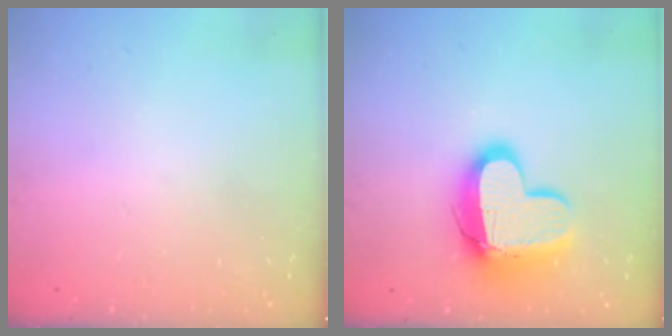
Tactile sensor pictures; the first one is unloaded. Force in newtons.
{"total": 15.0, "press": 14.9, "slide": 1.3}